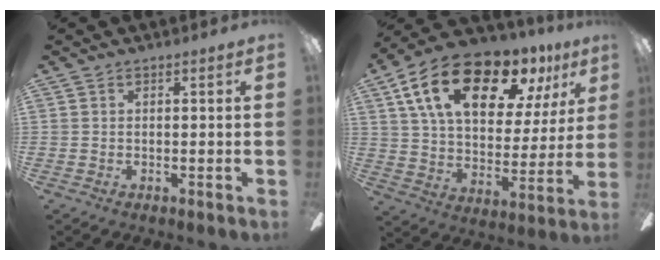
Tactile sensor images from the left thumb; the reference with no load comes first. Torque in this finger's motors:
{"motor_torque": [0.83, 1.08, 1.81, -0.96, 0.30]}